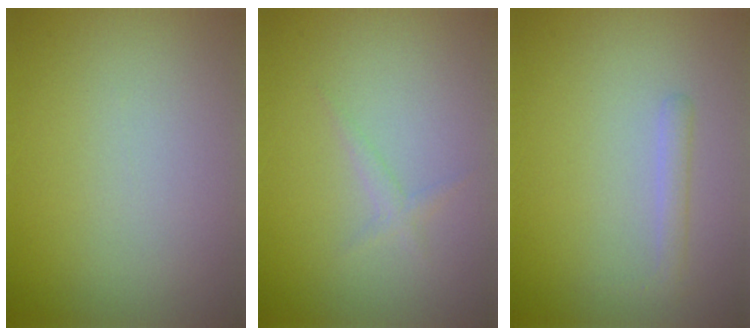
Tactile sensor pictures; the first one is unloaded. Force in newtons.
{"total": 0.9, "press": 0.9, "slide": 0.1}
{"total": 1.2, "press": 1.2, "slide": 0.1}